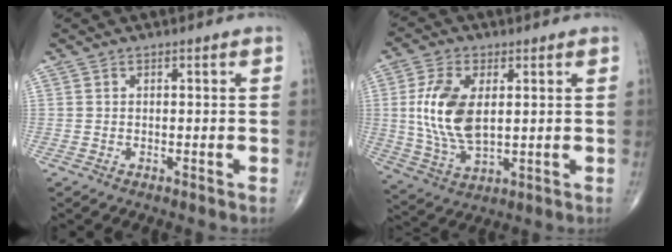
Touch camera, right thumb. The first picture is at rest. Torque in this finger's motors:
{"motor_torque": [0.06, 0.38, 1.23, 0.29, 0.14]}